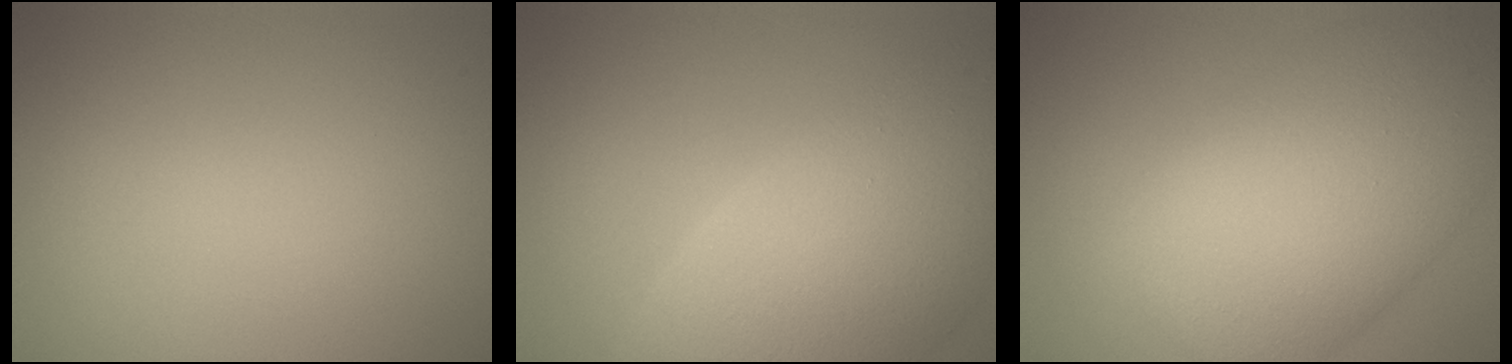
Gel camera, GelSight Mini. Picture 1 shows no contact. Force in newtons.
{"total": 10.7, "press": 10.7, "slide": 1.0}
{"total": 12.3, "press": 12.3, "slide": 0.3}